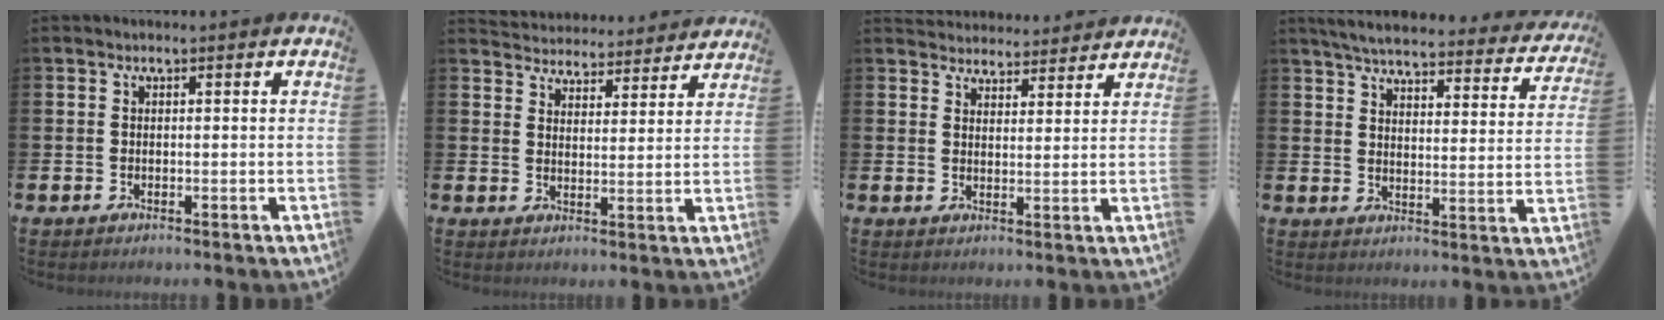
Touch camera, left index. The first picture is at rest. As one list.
[{"total": 4.7, "force": [4.6, 0.8, -0.4], "torque": [-0.007, -0.037, 0.080]}, {"total": 4.2, "force": [4.1, 0.8, -0.3], "torque": [-0.004, -0.025, 0.074]}, {"total": 5.3, "force": [4.9, 0.7, 1.8], "torque": [-0.052, -0.034, 0.080]}]